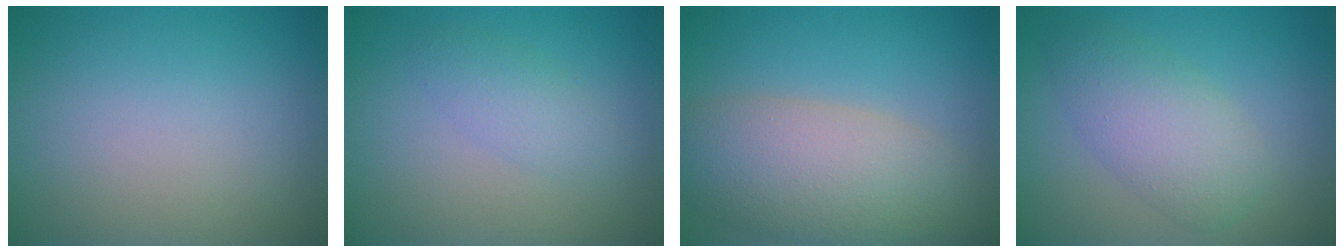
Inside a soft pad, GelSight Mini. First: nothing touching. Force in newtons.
{"total": 2.0, "press": 2.0, "slide": 0.0}
{"total": 7.4, "press": 7.4, "slide": 0.7}
{"total": 4.4, "press": 4.4, "slide": 0.1}